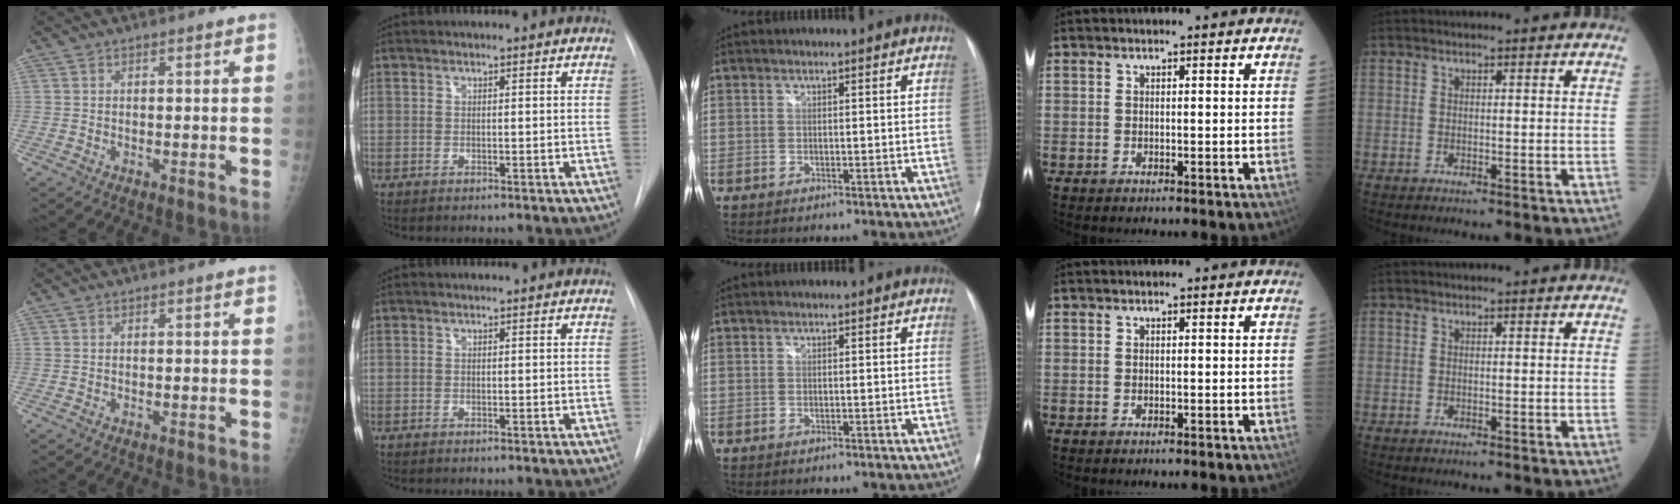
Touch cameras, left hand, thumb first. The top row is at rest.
{}